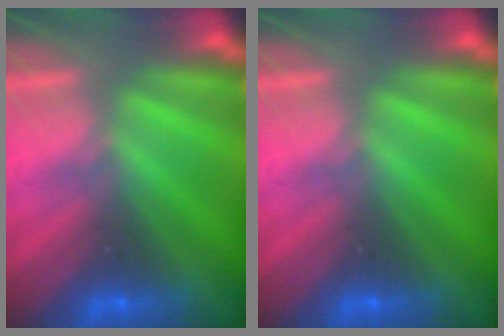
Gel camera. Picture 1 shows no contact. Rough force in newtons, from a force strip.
{"total": 0.0}